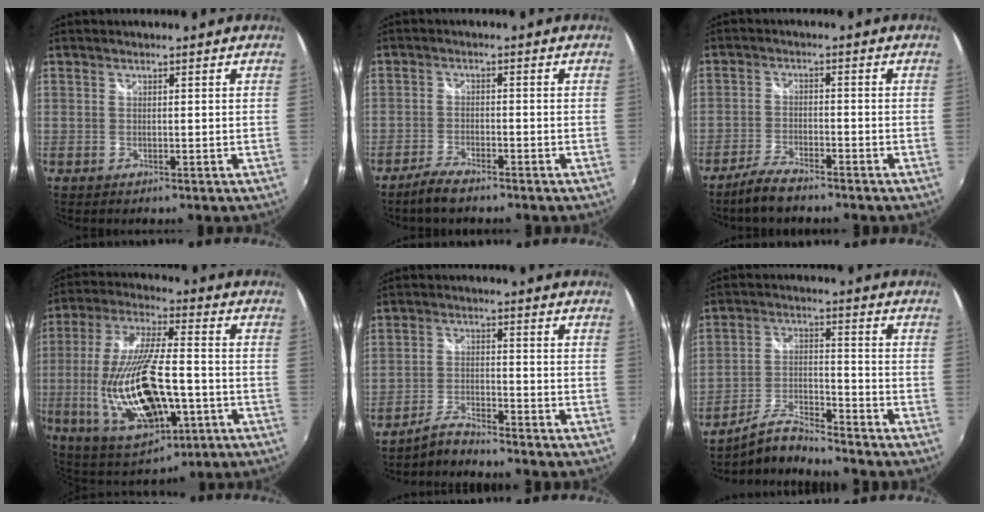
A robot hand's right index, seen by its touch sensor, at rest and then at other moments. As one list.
[{"total": 4.3, "force": [-3.6, 0.7, 2.1], "torque": [-0.064, -0.003, -0.072]}, {"total": 5.7, "force": [-4.8, 1.0, 2.9], "torque": [-0.079, -0.006, -0.092]}, {"total": 22.5, "force": [-5.8, 8.7, 19.9], "torque": [-0.413, -0.034, -0.076]}, {"total": 4.4, "force": [-4.2, 0.0, 1.0], "torque": [-0.032, 0.005, -0.083]}, {"total": 7.5, "force": [-7.3, -0.4, 1.4], "torque": [-0.037, 0.015, -0.142]}]